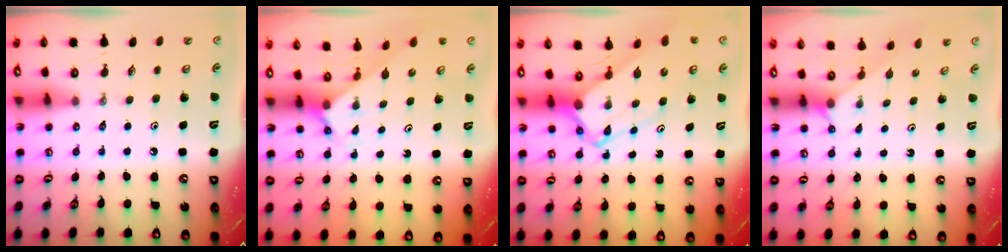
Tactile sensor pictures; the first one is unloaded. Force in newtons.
{"total": 2.7, "press": 2.7, "slide": 0.2}
{"total": 6.9, "press": 6.8, "slide": 0.6}
{"total": 2.1, "press": 2.1, "slide": 0.1}